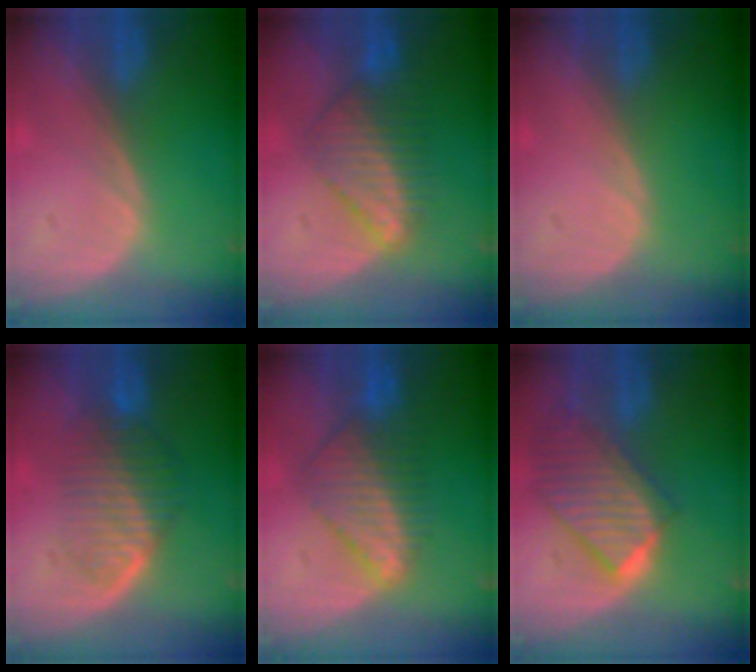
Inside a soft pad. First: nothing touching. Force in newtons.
{"total": 6.7, "press": 6.6, "slide": 1.3}
{"total": 0.0}
{"total": 6.7, "press": 6.4, "slide": 1.8}
{"total": 7.6, "press": 7.1, "slide": 2.7}
{"total": 9.9, "press": 8.6, "slide": 4.8}